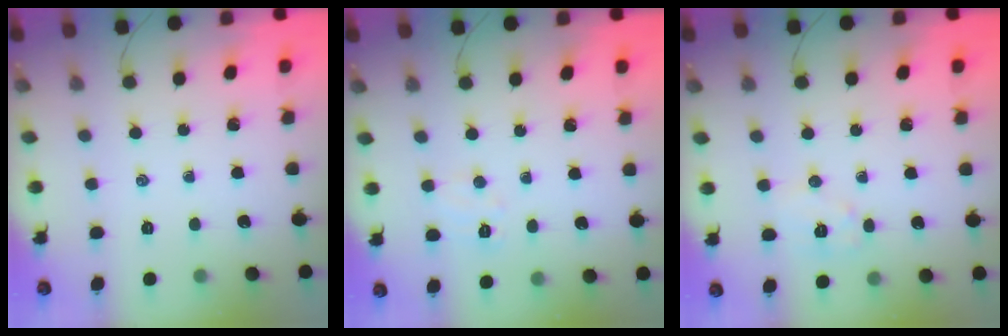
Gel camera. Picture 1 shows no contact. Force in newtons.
{"total": 5.8, "press": 5.7, "slide": 1.3}
{"total": 6.2, "press": 6.2, "slide": 0.9}